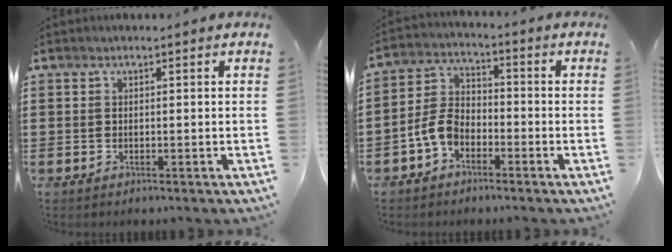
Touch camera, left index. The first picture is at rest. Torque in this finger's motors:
{"motor_torque": [1.23, 0.91, 0.54, 0.14]}